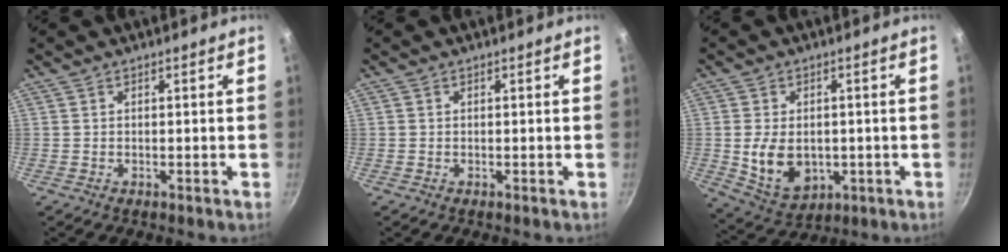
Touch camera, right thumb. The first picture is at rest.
{"total": 0.0}
{"total": 10.4, "force": [-0.9, 7.3, 7.3], "torque": [-0.113, -0.008, 0.004]}